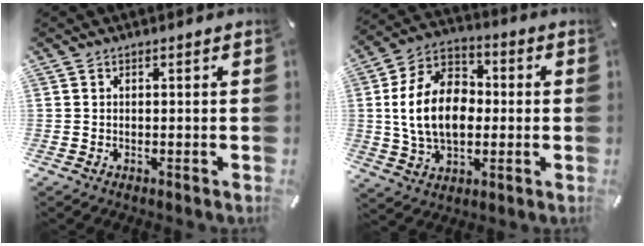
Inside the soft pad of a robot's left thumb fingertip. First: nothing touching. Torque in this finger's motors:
{"motor_torque": [0.87, 0.78, 2.11, -0.66, 0.73]}